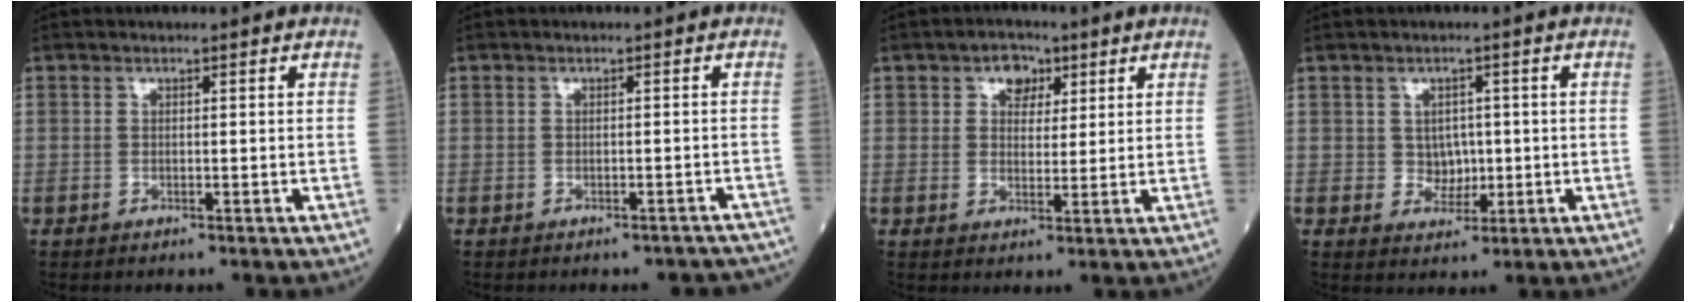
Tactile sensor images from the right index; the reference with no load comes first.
{"total": 7.5, "force": [-6.9, 2.5, 1.4], "torque": [-0.008, 0.007, -0.065]}
{"total": 4.0, "force": [2.0, 2.8, 2.1], "torque": [-0.027, 0.010, 0.031]}
{"total": 3.1, "force": [0.0, 2.6, 1.6], "torque": [-0.016, 0.004, 0.003]}